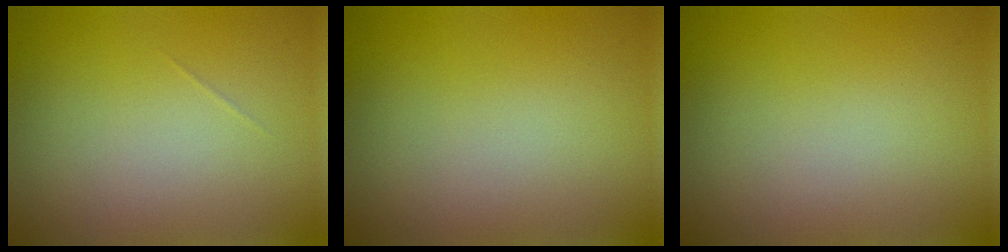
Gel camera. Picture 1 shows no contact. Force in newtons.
{"total": 0.0}
{"total": 0.0}